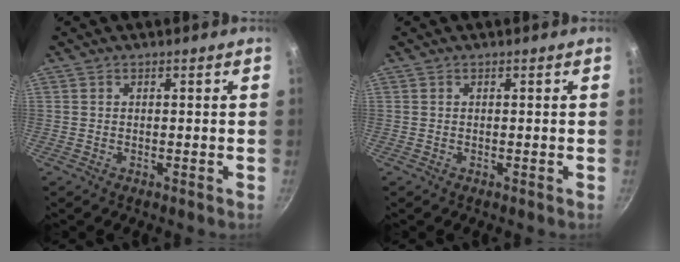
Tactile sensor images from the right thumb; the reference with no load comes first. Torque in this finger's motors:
{"motor_torque": [-0.27, 0.26, -0.10, 0.10, 0.00]}